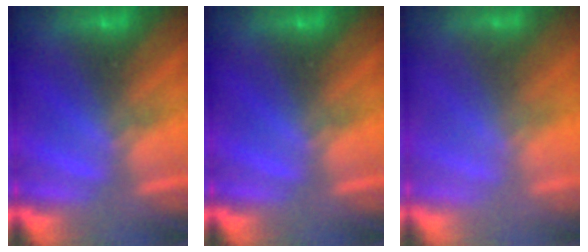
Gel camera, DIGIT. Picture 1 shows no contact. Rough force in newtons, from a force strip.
{"total": 0.0}
{"total": 1.8}